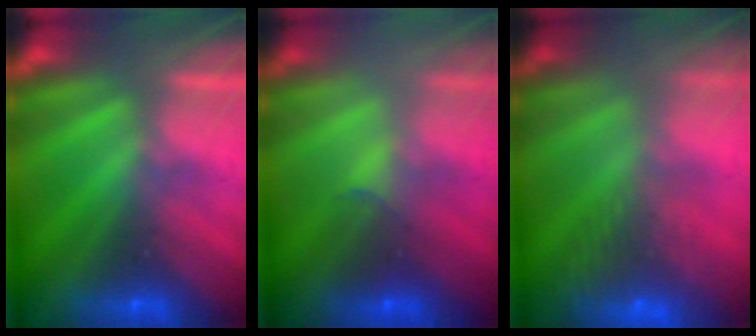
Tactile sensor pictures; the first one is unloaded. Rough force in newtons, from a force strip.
{"total": 2.0}
{"total": 8.1}